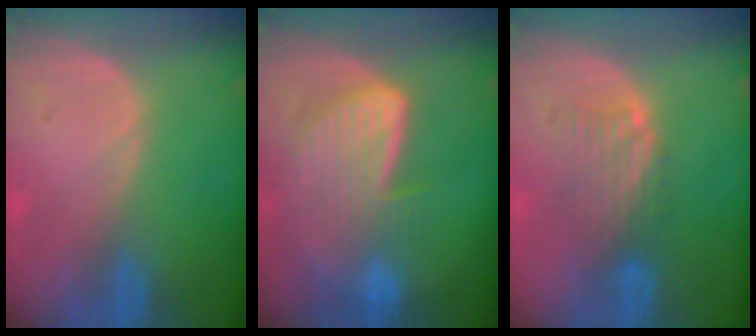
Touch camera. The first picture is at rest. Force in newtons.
{"total": 8.2, "press": 7.5, "slide": 3.4}
{"total": 5.0, "press": 4.3, "slide": 2.6}